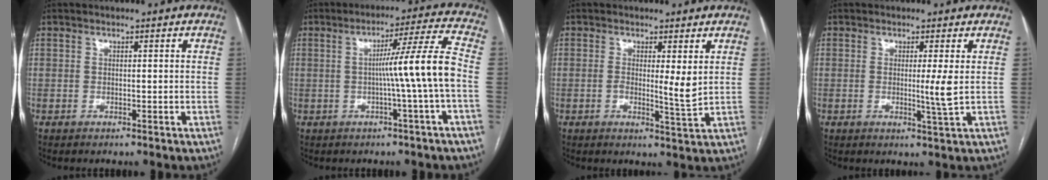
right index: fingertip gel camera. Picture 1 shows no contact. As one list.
[{"total": 9.2, "force": [-1.3, -2.2, 8.8], "torque": [-0.134, 0.013, -0.015]}, {"total": 3.7, "force": [0.6, 0.2, 3.6], "torque": [-0.055, -0.009, 0.011]}, {"total": 3.2, "force": [0.2, -0.8, 3.1], "torque": [-0.054, -0.010, 0.003]}]